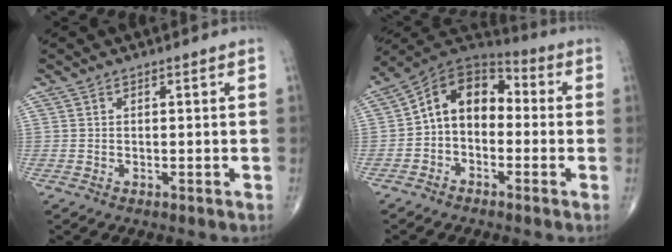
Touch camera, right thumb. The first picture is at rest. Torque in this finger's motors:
{"motor_torque": [0.06, 0.52, 0.45, -0.53, 0.19]}